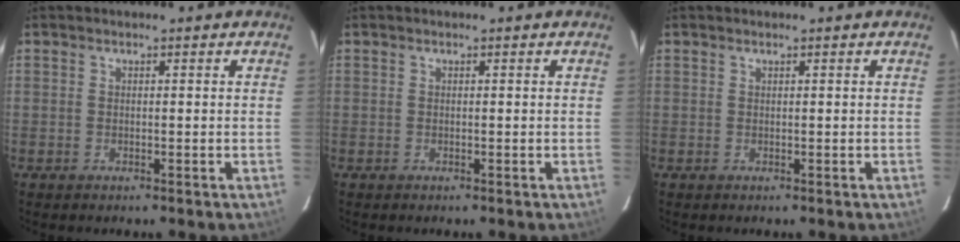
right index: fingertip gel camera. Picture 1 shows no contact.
{"total": 0.0}
{"total": 0.0}